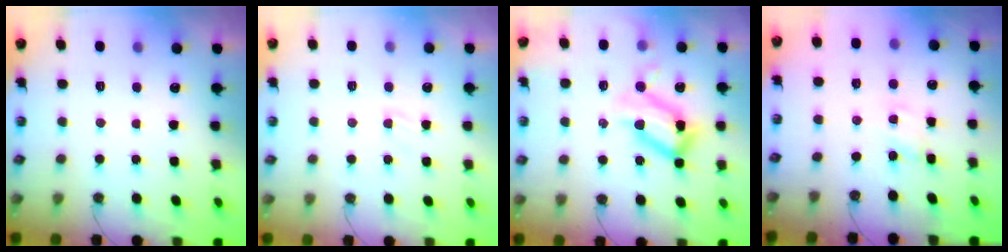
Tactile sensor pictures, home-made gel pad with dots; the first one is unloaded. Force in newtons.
{"total": 1.5, "press": 1.5, "slide": 0.3}
{"total": 17.7, "press": 17.6, "slide": 1.5}
{"total": 1.9, "press": 1.9, "slide": 0.2}